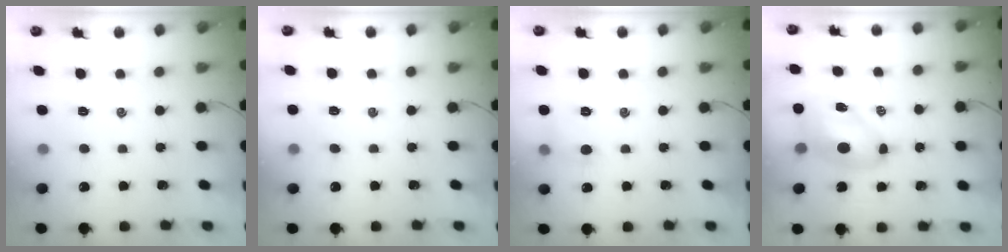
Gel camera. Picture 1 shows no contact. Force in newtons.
{"total": 2.5, "press": 2.3, "slide": 0.8}
{"total": 5.5, "press": 5.3, "slide": 1.7}
{"total": 8.5, "press": 8.3, "slide": 1.8}